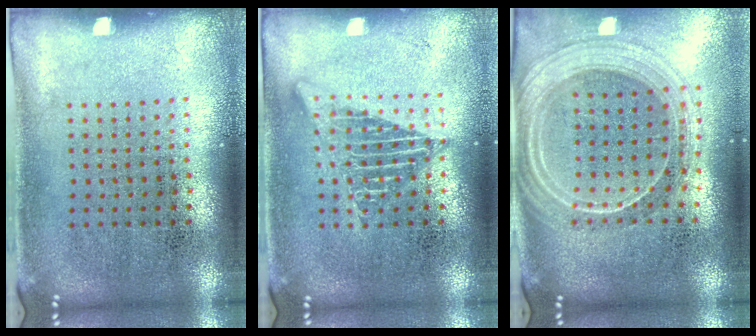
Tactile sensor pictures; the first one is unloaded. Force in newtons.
{"total": 2.8, "press": 2.8, "slide": 0.3}
{"total": 2.2, "press": 1.9, "slide": 1.0}